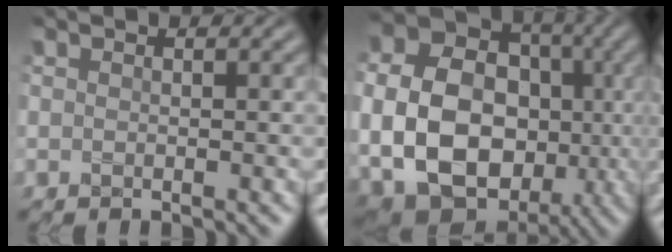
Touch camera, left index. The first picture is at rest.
{"total": 15.7, "force": [-1.8, 12.4, 9.4], "torque": [-0.174, -0.016, -0.028]}